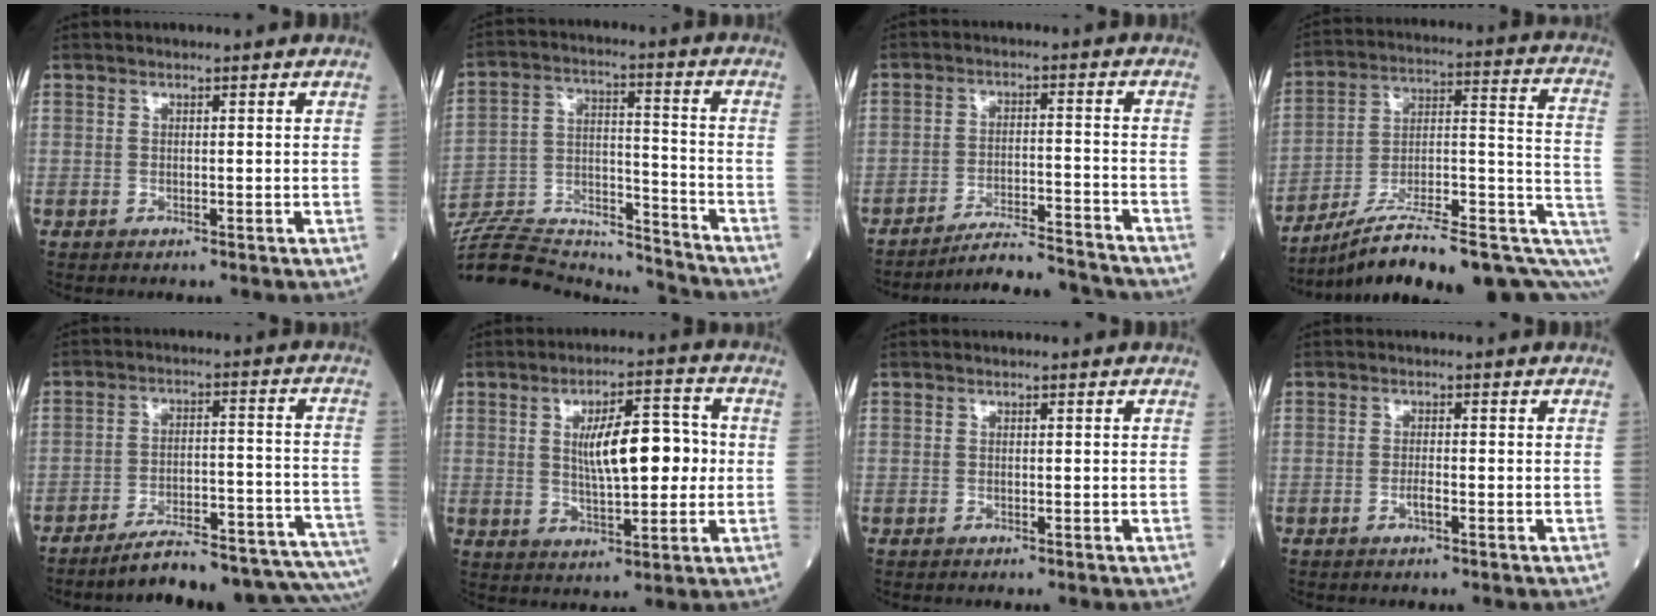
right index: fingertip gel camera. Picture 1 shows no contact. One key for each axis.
{"total": 21.8, "fx": -20.9, "fy": 3.6, "fz": 5.1, "tx": -0.136, "ty": 0.014, "tz": -0.335}
{"total": 11.1, "fx": -10.9, "fy": 0.0, "fz": 2.1, "tx": -0.029, "ty": 0.005, "tz": -0.167}
{"total": 24.9, "fx": -13.8, "fy": 5.5, "fz": 20.0, "tx": -0.232, "ty": 0.046, "tz": -0.206}
{"total": 16.1, "fx": -14.6, "fy": 2.5, "fz": 6.4, "tx": -0.033, "ty": 0.030, "tz": -0.184}
{"total": 10.3, "fx": 0.9, "fy": 3.2, "fz": 9.8, "tx": -0.161, "ty": 0.017, "tz": 0.017}
{"total": 0.0}
{"total": 1.3, "fx": -0.6, "fy": 0.1, "fz": 1.1, "tx": -0.023, "ty": 0.002, "tz": -0.009}